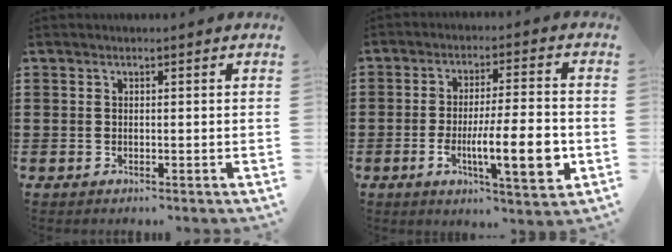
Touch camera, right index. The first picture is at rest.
{"total": 11.7, "force": [-3.0, 2.7, 11.0], "torque": [-0.190, -0.010, -0.052]}